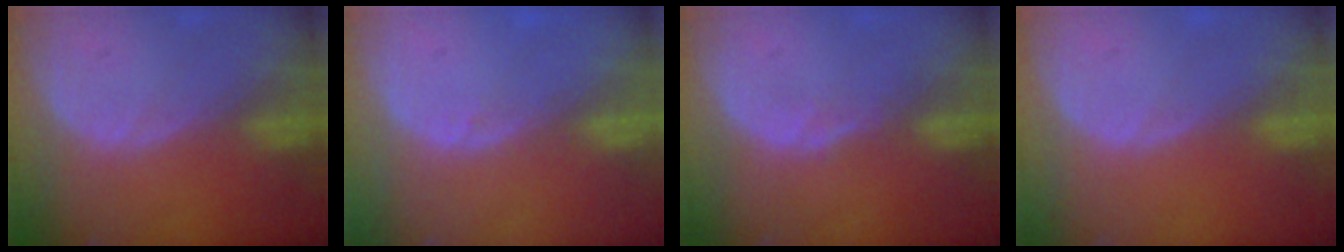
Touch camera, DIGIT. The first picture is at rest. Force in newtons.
{"total": 1.0, "press": 0.9, "slide": 0.3}
{"total": 1.0, "press": 1.0, "slide": 0.1}
{"total": 0.0}